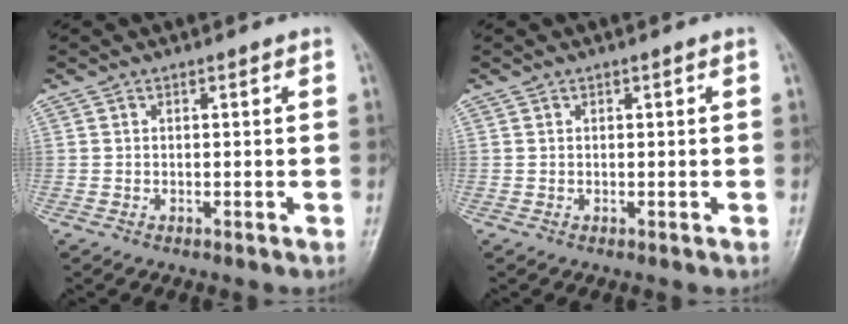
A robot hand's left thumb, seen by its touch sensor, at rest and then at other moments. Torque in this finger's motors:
{"motor_torque": [0.00, 0.00, -0.05, -0.05, 0.00]}